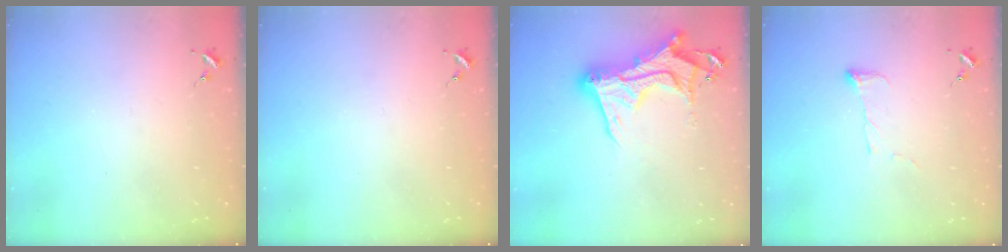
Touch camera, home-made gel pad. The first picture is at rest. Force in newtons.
{"total": 0.0}
{"total": 19.7, "press": 19.6, "slide": 1.3}
{"total": 6.1, "press": 6.1, "slide": 0.3}